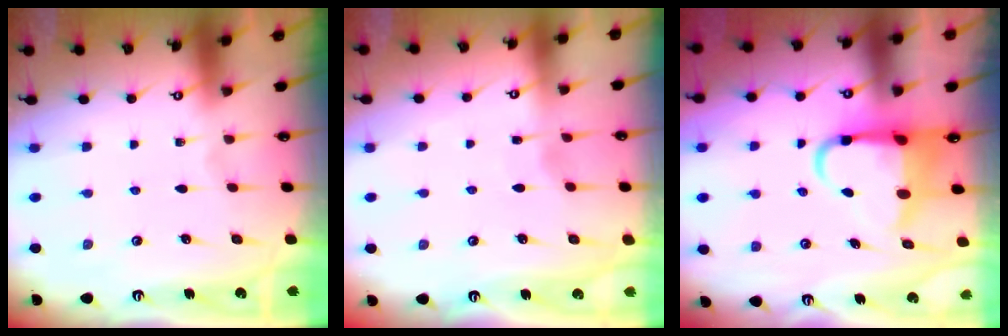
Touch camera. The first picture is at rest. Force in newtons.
{"total": 2.6, "press": 2.5, "slide": 0.2}
{"total": 8.2, "press": 8.0, "slide": 1.3}